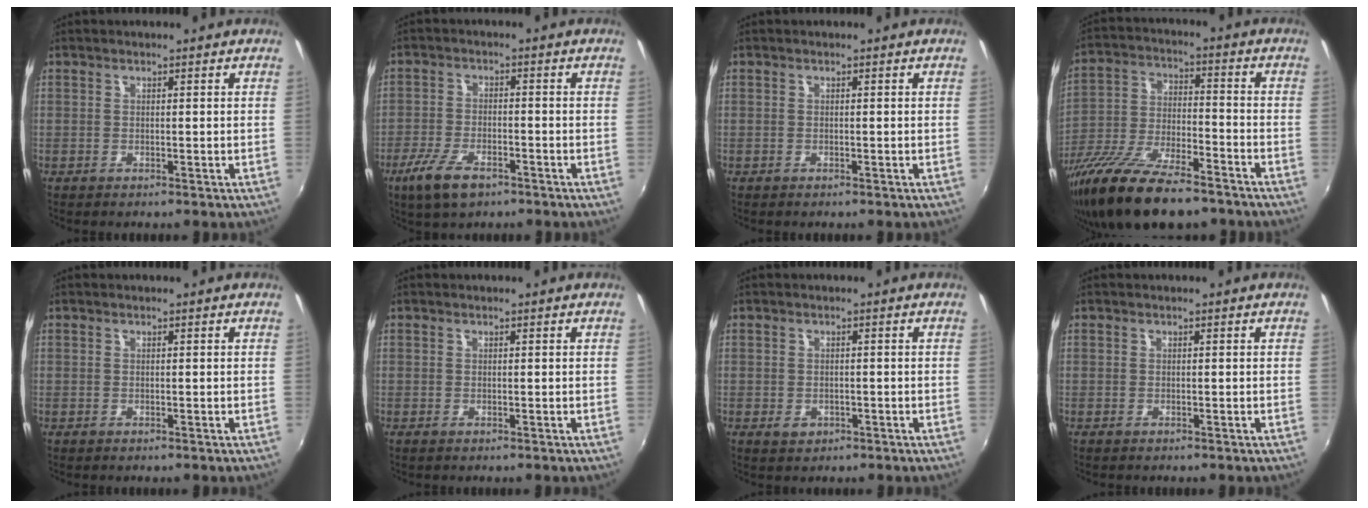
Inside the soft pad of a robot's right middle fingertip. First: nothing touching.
{"total": 7.6, "force": [-5.0, 2.9, 5.0], "torque": [-0.125, -0.018, -0.093]}
{"total": 0.0}
{"total": 20.1, "force": [-14.6, 6.0, 12.4], "torque": [-0.246, -0.047, -0.253]}
{"total": 0.0}
{"total": 0.0}
{"total": 1.7, "force": [-0.7, 1.4, 0.7], "torque": [-0.012, -0.003, -0.009]}
{"total": 0.0}